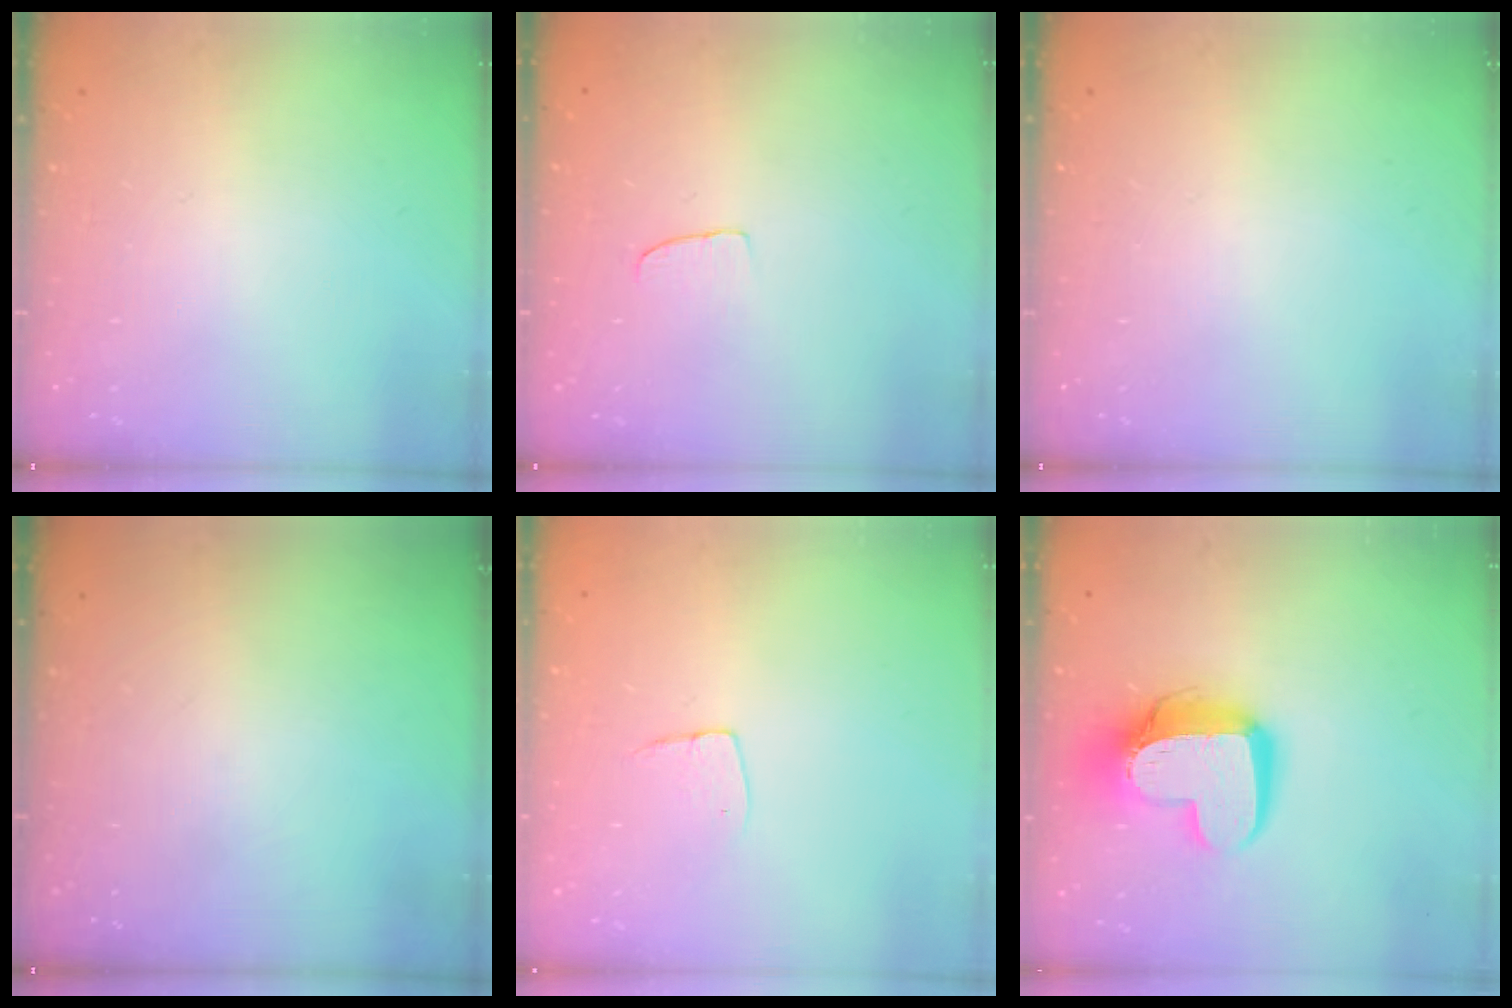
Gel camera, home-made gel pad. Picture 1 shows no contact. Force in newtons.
{"total": 3.1, "press": 3.1, "slide": 0.2}
{"total": 0.0}
{"total": 0.0}
{"total": 5.0, "press": 5.0, "slide": 0.3}
{"total": 14.9, "press": 14.8, "slide": 1.4}